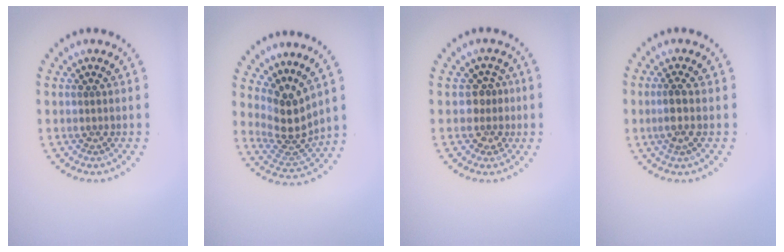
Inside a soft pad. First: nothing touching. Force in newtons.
{"total": 3.9, "press": 2.9, "slide": 2.6}
{"total": 2.2, "press": 1.8, "slide": 1.3}
{"total": 1.8, "press": 1.6, "slide": 1.0}